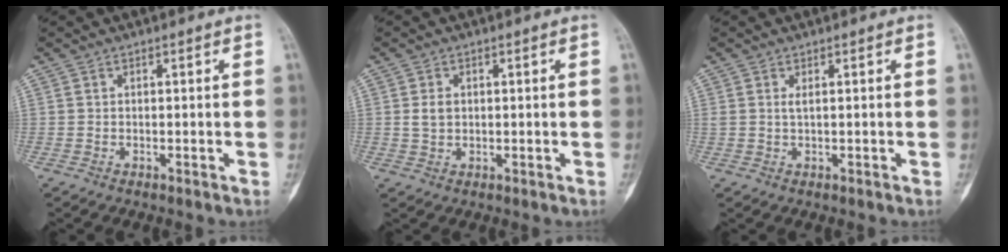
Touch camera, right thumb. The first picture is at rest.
{"total": 2.6, "force": [0.4, 1.9, 1.7], "torque": [-0.027, 0.002, 0.012]}
{"total": 0.8, "force": [0.2, 0.1, 0.8], "torque": [-0.026, 0.004, 0.008]}